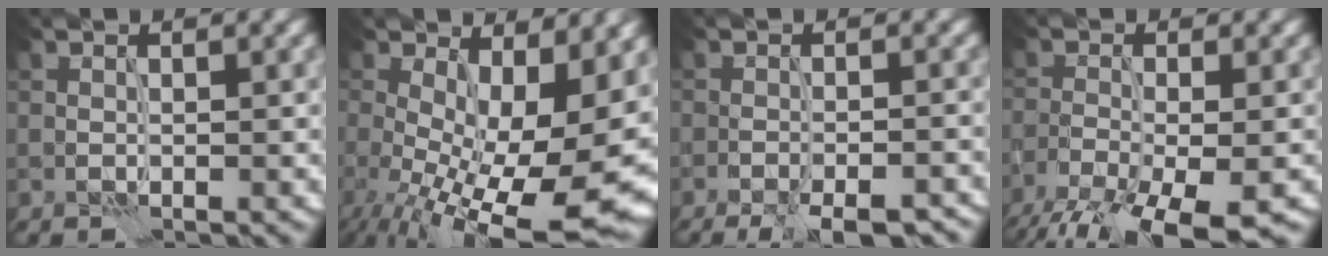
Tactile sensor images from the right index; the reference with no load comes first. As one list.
[{"total": 15.5, "force": [-2.3, 6.7, 13.8], "torque": [-0.197, -0.038, -0.010]}, {"total": 7.1, "force": [-5.3, 1.8, 4.4], "torque": [-0.053, -0.013, -0.068]}, {"total": 8.4, "force": [-6.0, 2.4, 5.4], "torque": [-0.109, -0.039, -0.103]}]